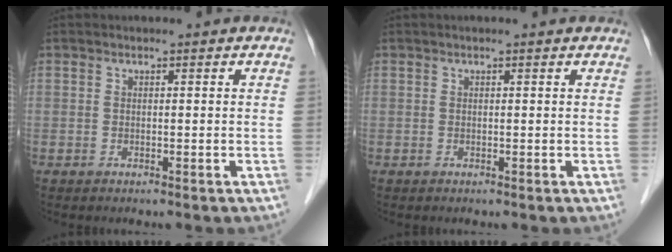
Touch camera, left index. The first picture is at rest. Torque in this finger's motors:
{"motor_torque": [0.27, -0.31, 0.08, 0.02]}